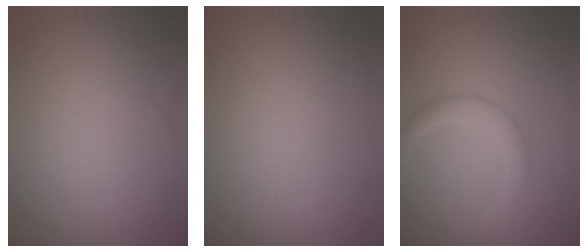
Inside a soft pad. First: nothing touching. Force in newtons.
{"total": 0.0}
{"total": 2.8, "press": 2.8, "slide": 0.2}